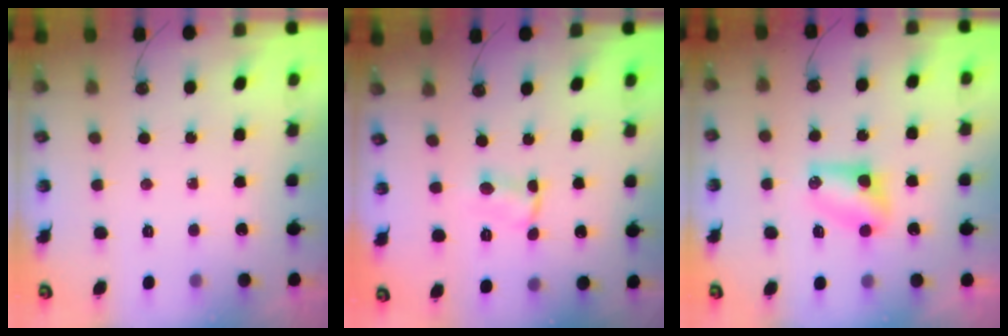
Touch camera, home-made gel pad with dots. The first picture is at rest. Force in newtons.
{"total": 1.9, "press": 1.9, "slide": 0.0}
{"total": 6.0, "press": 5.9, "slide": 0.8}